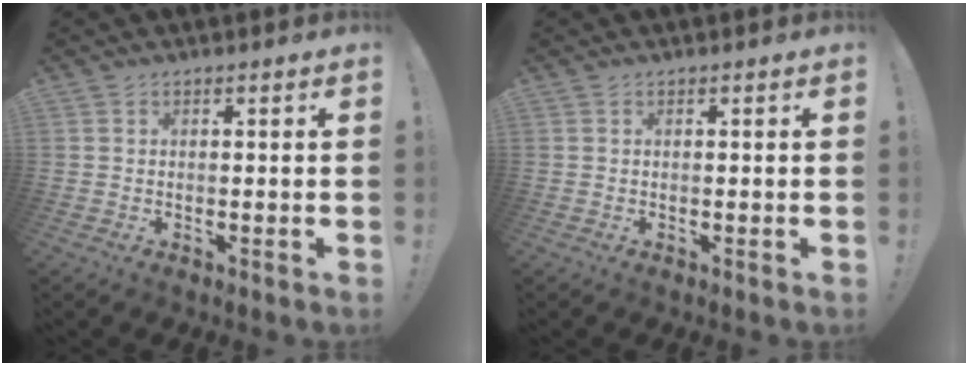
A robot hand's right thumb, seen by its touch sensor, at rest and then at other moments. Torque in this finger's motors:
{"motor_torque": [0.00, 0.00, 0.01, 0.01, 0.00]}